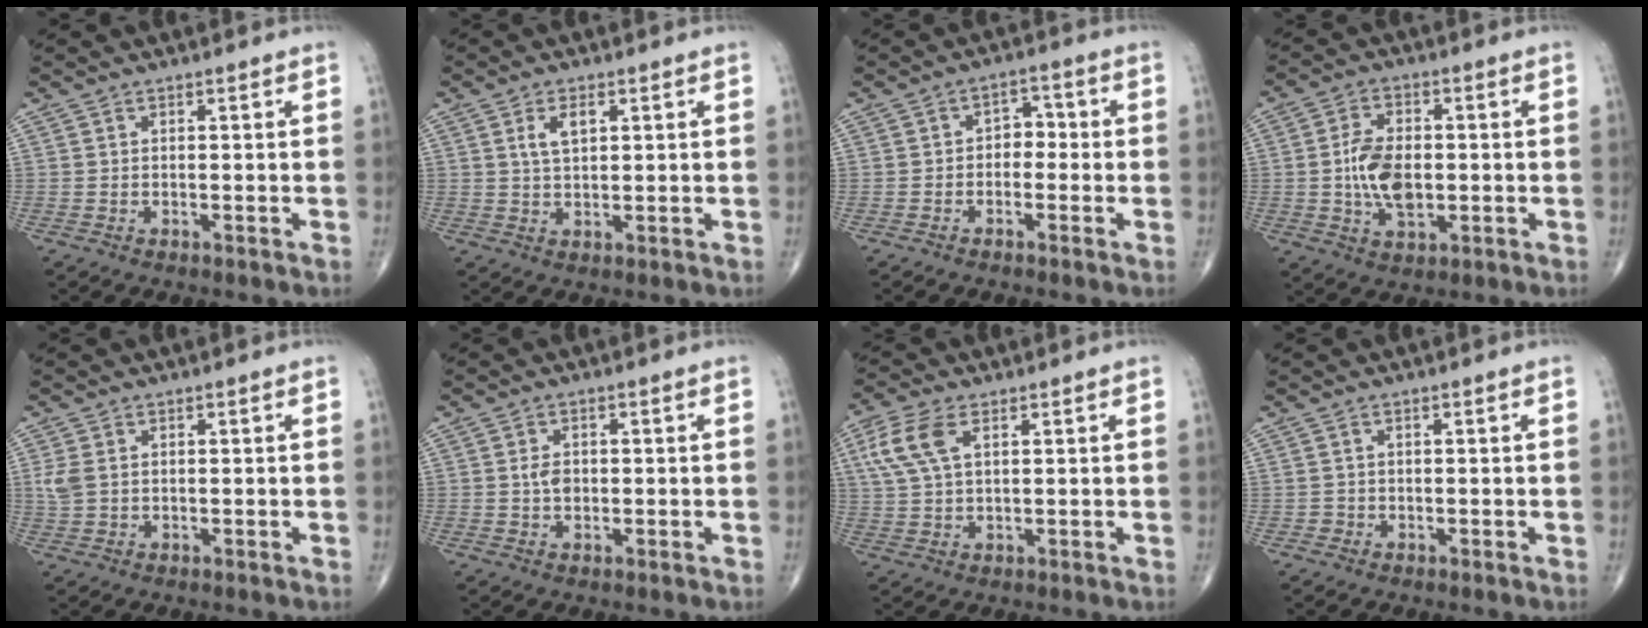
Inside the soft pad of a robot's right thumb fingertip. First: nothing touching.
{"total": 4.2, "force": [1.5, 2.1, 3.2], "torque": [-0.057, -0.002, 0.030]}
{"total": 3.7, "force": [-0.8, 2.7, 2.4], "torque": [-0.014, 0.020, -0.023]}
{"total": 9.3, "force": [-0.5, 5.5, 7.5], "torque": [-0.128, 0.003, -0.009]}
{"total": 2.9, "force": [0.4, 2.0, 2.1], "torque": [-0.061, 0.004, 0.012]}
{"total": 2.5, "force": [0.0, 1.8, 1.8], "torque": [-0.024, 0.003, 0.000]}
{"total": 7.9, "force": [2.9, 4.0, 6.2], "torque": [-0.150, 0.009, 0.060]}
{"total": 0.7, "force": [-0.3, 0.7, 0.0], "torque": [0.001, 0.004, -0.006]}